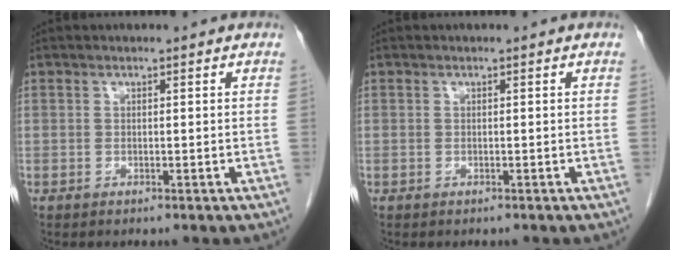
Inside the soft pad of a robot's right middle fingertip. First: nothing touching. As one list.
[{"total": 0.0}]